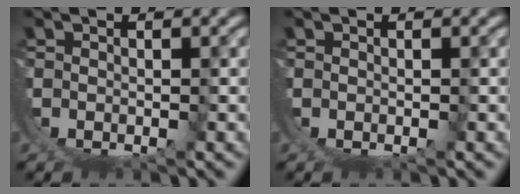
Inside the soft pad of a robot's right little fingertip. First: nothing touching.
{"total": 0.0}